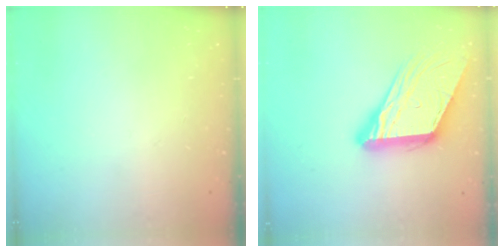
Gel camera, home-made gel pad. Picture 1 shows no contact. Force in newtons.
{"total": 14.9, "press": 14.8, "slide": 1.5}